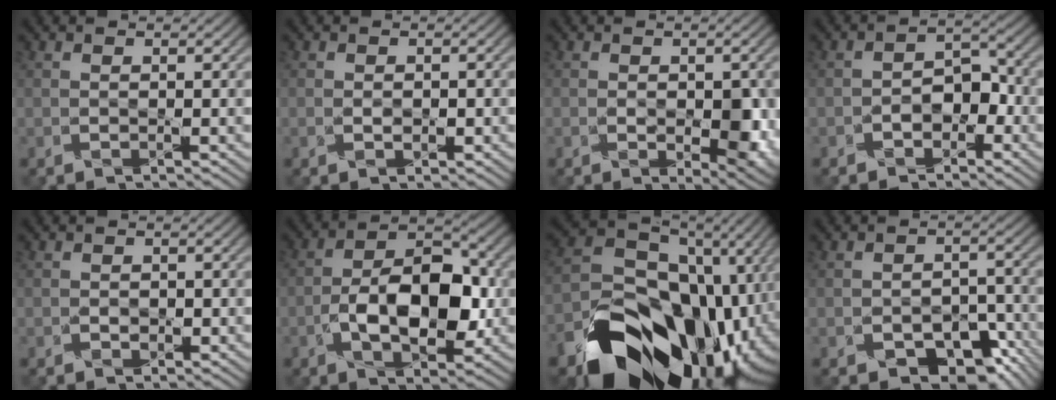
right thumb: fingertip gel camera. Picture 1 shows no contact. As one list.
[{"total": 1.1, "force": [-0.3, 0.7, 0.7], "torque": [-0.017, -0.003, -0.002]}, {"total": 5.7, "force": [-0.9, 3.1, 4.8], "torque": [-0.073, -0.017, -0.003]}, {"total": 3.6, "force": [-2.2, 2.2, 1.8], "torque": [-0.018, 0.010, -0.037]}, {"total": 0.9, "force": [-0.5, 0.7, 0.3], "torque": [-0.005, -0.006, -0.009]}, {"total": 10.4, "force": [-2.5, 5.5, 8.5], "torque": [-0.143, 0.006, -0.043]}, {"total": 19.9, "force": [-8.0, 14.3, 11.2], "torque": [-0.218, -0.041, -0.129]}, {"total": 8.3, "force": [-5.6, 4.8, 3.6], "torque": [-0.037, -0.007, -0.077]}]